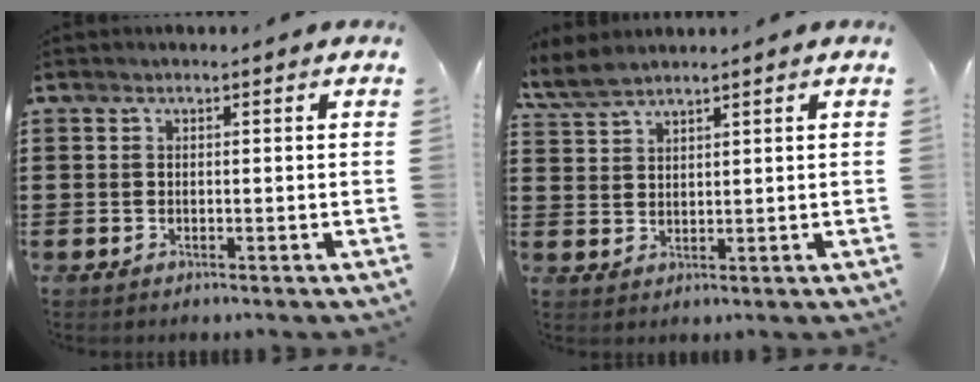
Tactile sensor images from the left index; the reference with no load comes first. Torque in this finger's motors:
{"motor_torque": [0.45, -1.10, 0.08, 0.07]}